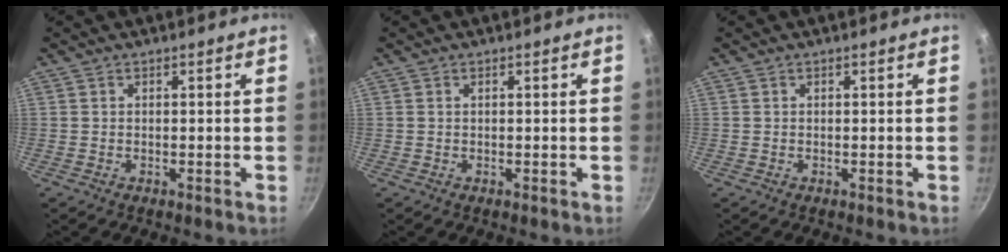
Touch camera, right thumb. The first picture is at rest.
{"total": 0.0}
{"total": 0.0}